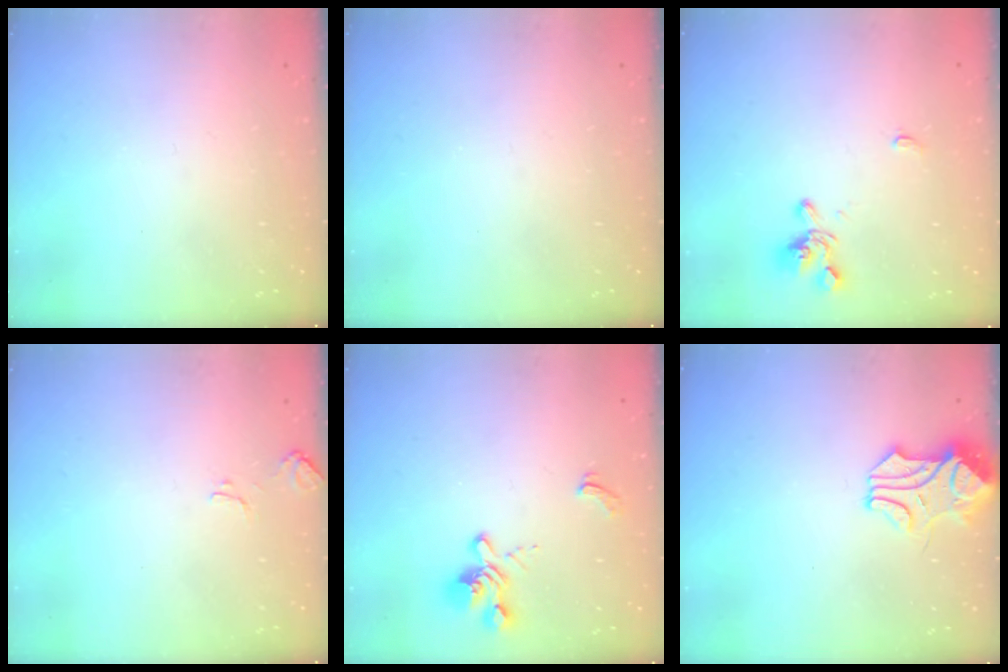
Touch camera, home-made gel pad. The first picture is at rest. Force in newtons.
{"total": 0.0}
{"total": 3.9, "press": 3.8, "slide": 0.8}
{"total": 2.5, "press": 2.5, "slide": 0.3}
{"total": 2.6, "press": 2.3, "slide": 1.3}
{"total": 1.1, "press": 0.5, "slide": 1.0}